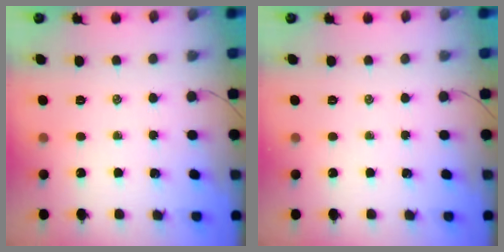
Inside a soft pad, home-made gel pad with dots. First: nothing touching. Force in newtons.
{"total": 0.0}